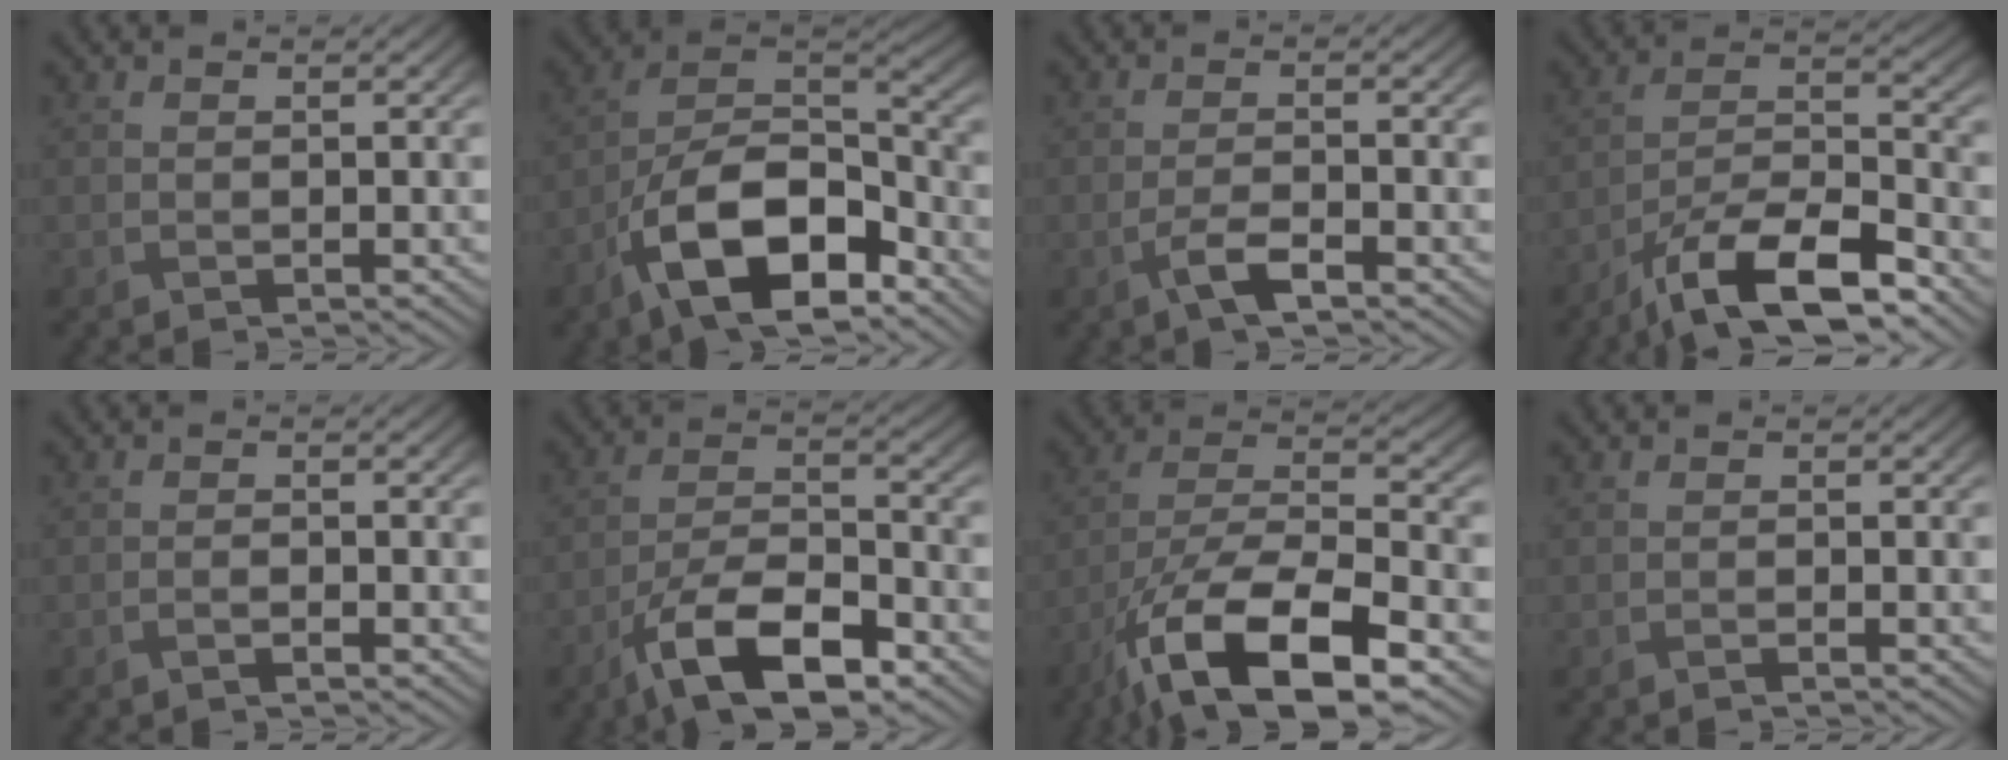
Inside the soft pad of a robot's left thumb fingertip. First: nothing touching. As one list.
[{"total": 14.7, "force": [-8.1, 7.0, 10.0], "torque": [-0.187, -0.012, -0.162]}, {"total": 3.3, "force": [-1.8, 0.9, 2.6], "torque": [-0.058, 0.003, -0.040]}, {"total": 12.7, "force": [-8.6, 3.9, 8.4], "torque": [-0.156, -0.002, -0.171]}, {"total": 1.0, "force": [-0.6, 0.3, 0.8], "torque": [-0.016, -0.001, -0.010]}, {"total": 11.5, "force": [-6.8, 4.4, 8.1], "torque": [-0.151, -0.002, -0.136]}, {"total": 16.0, "force": [-9.1, 5.9, 11.7], "torque": [-0.234, -0.020, -0.174]}, {"total": 0.6, "force": [-0.4, 0.0, 0.4], "torque": [-0.008, -0.001, -0.008]}]